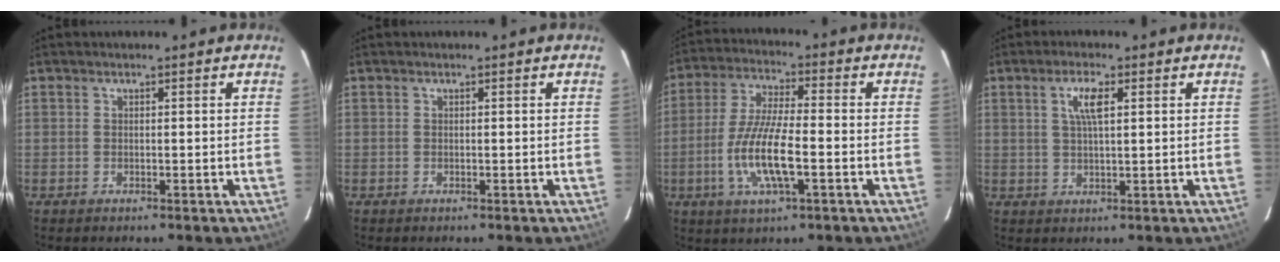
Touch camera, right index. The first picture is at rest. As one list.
[{"total": 0.0}, {"total": 11.8, "force": [-3.4, 2.7, 11.0], "torque": [-0.225, -0.007, -0.067]}, {"total": 4.4, "force": [1.6, 1.2, 3.9], "torque": [-0.074, 0.005, 0.029]}]